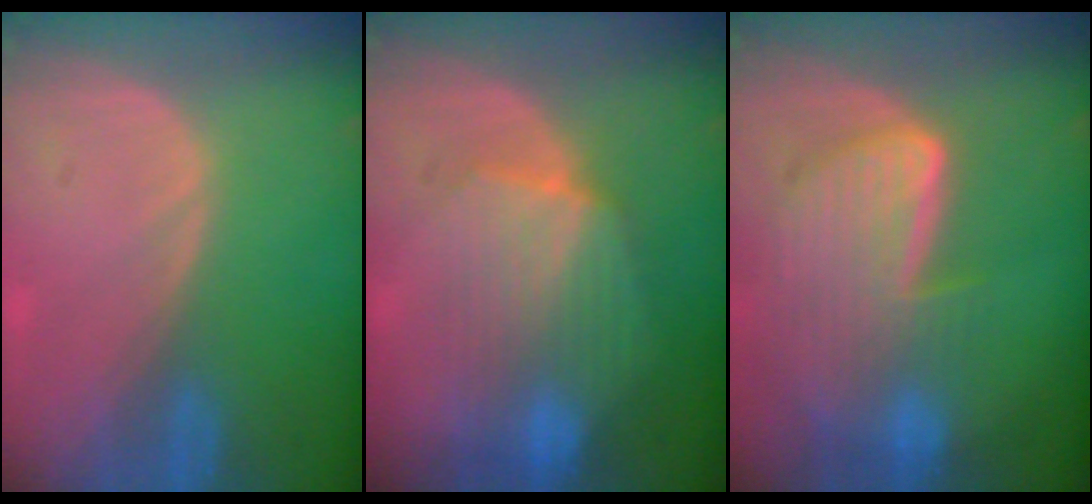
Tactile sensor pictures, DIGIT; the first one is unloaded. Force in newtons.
{"total": 8.0, "press": 7.9, "slide": 1.0}
{"total": 9.1, "press": 8.0, "slide": 4.5}